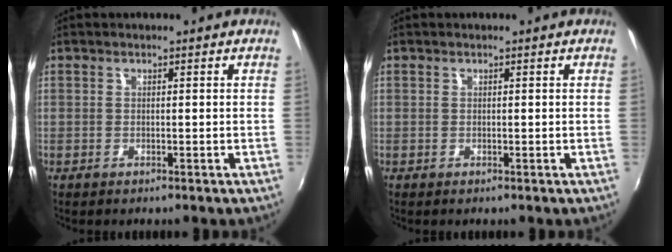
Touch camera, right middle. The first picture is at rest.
{"total": 0.0}